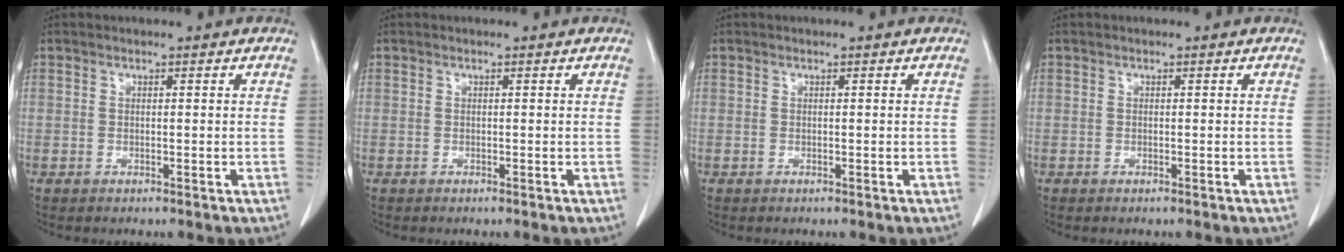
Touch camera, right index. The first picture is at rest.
{"total": 0.0}
{"total": 0.0}
{"total": 0.0}